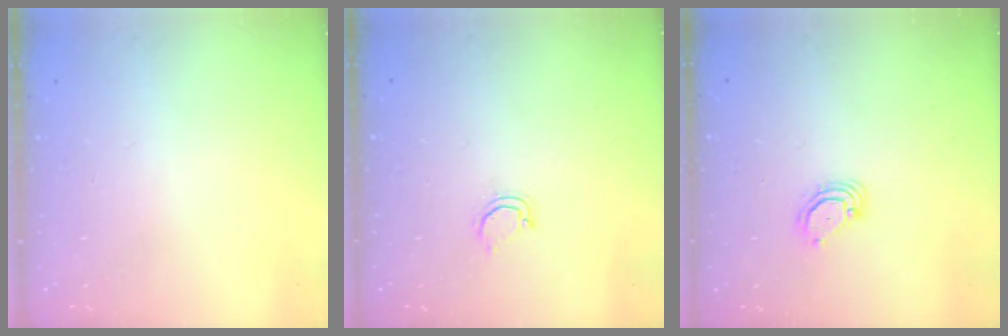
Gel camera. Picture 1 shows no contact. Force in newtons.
{"total": 3.1, "press": 3.1, "slide": 0.2}
{"total": 3.5, "press": 3.5, "slide": 0.3}